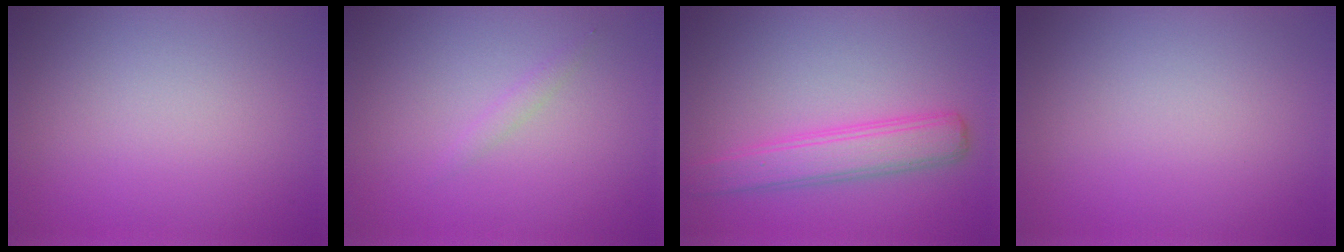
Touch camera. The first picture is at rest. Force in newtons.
{"total": 0.7, "press": 0.7, "slide": 0.0}
{"total": 4.0, "press": 4.0, "slide": 0.0}
{"total": 0.0}